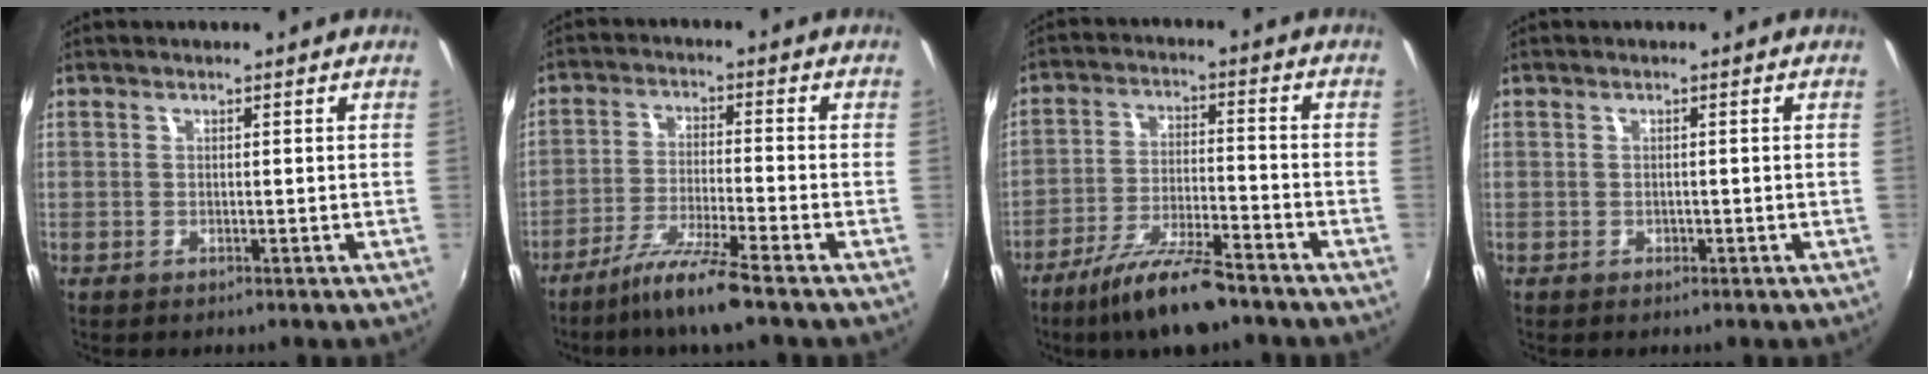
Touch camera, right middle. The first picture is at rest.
{"total": 8.2, "force": [-6.4, -1.0, 5.1], "torque": [-0.112, -0.012, -0.115]}
{"total": 11.6, "force": [-9.1, 2.0, 6.9], "torque": [-0.147, -0.018, -0.160]}
{"total": 0.6, "force": [-0.3, 0.5, 0.0], "torque": [0.001, -0.003, -0.004]}